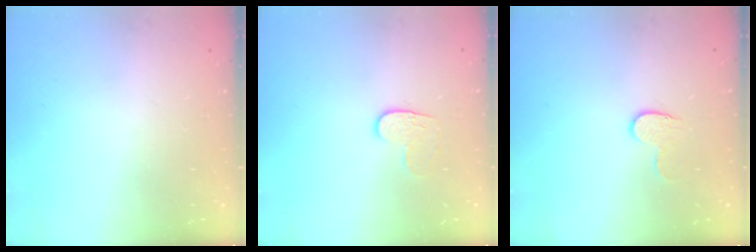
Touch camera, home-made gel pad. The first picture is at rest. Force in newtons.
{"total": 5.8, "press": 5.8, "slide": 0.6}
{"total": 6.2, "press": 6.2, "slide": 0.4}